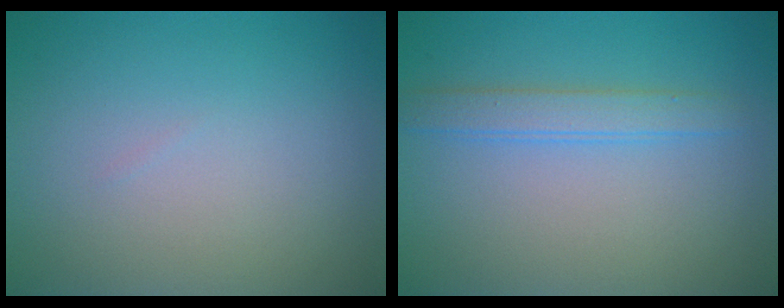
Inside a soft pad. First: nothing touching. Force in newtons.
{"total": 2.2, "press": 2.2, "slide": 0.1}